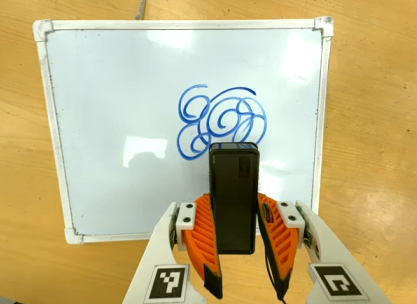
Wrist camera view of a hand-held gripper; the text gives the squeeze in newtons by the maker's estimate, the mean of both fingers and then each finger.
{"total": 5.4, "left": 4.2, "right": 6.7}